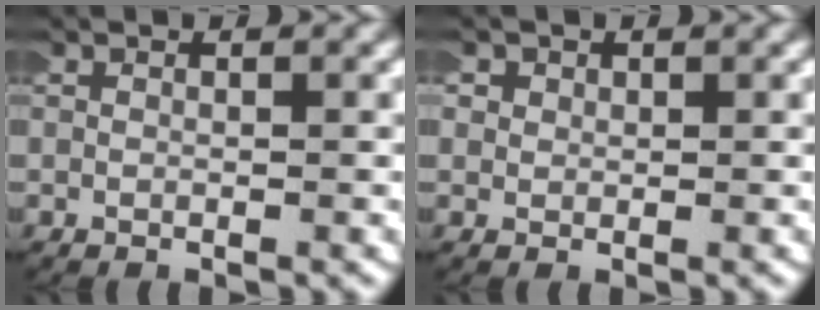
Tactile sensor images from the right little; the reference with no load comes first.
{"total": 1.5, "force": [0.2, 1.5, 0.3], "torque": [-0.016, 0.001, -0.001]}